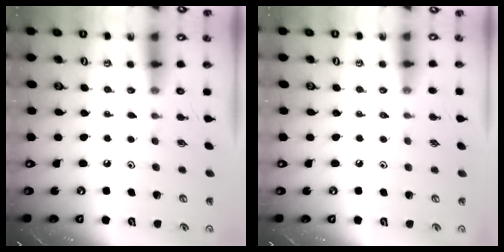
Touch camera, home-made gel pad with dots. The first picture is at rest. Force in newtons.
{"total": 1.9, "press": 1.9, "slide": 0.3}